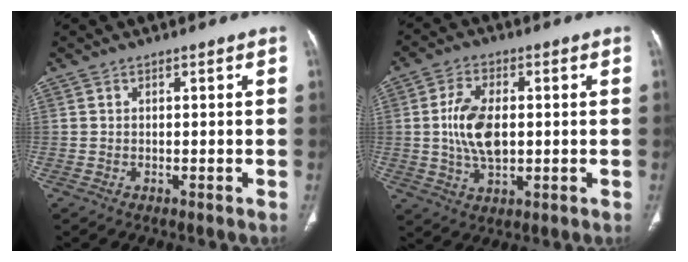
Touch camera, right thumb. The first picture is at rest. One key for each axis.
{"total": 9.7, "fx": 0.4, "fy": 5.4, "fz": 8.1, "tx": -0.156, "ty": -0.002, "tz": 0.012}